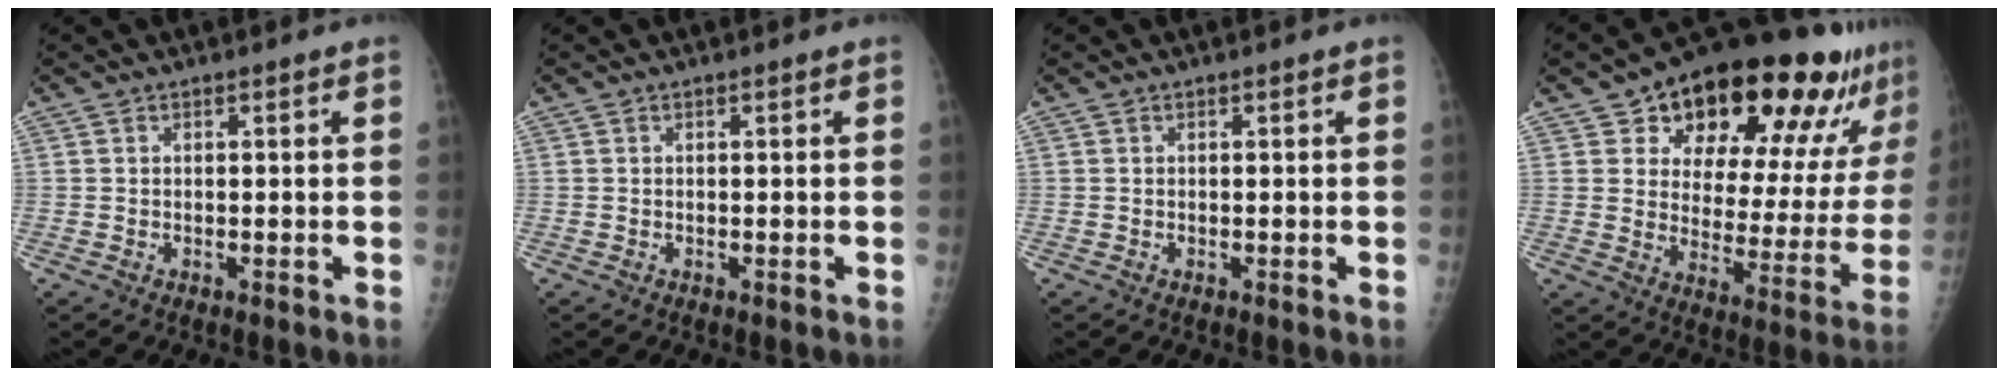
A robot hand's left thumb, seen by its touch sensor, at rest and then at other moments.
{"total": 0.0}
{"total": 0.0}
{"total": 25.6, "force": [16.7, 10.7, 16.3], "torque": [-0.203, -0.053, 0.233]}